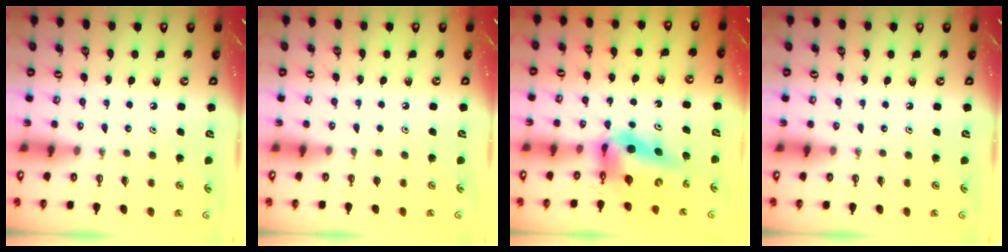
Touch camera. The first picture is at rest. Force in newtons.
{"total": 0.5, "press": 0.0, "slide": 0.5}
{"total": 10.2, "press": 10.2, "slide": 1.1}
{"total": 0.0}